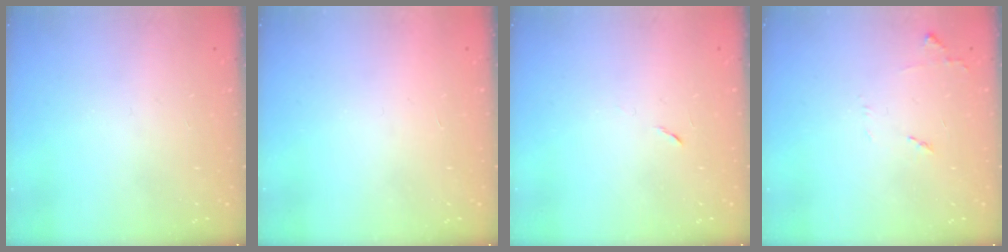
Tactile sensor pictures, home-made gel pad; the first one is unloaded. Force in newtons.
{"total": 1.7, "press": 1.7, "slide": 0.1}
{"total": 5.2, "press": 4.8, "slide": 2.1}
{"total": 6.8, "press": 6.8, "slide": 0.9}